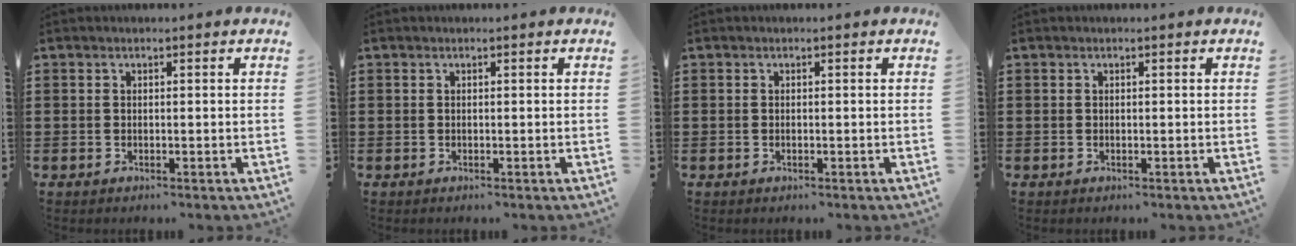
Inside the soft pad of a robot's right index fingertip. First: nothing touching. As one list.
[{"total": 0.0}, {"total": 0.0}, {"total": 0.0}]